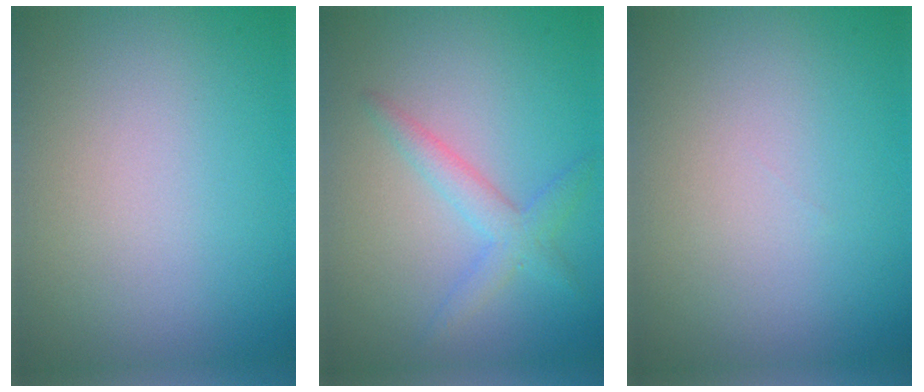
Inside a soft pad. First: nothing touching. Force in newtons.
{"total": 2.5, "press": 2.5, "slide": 0.1}
{"total": 0.0}